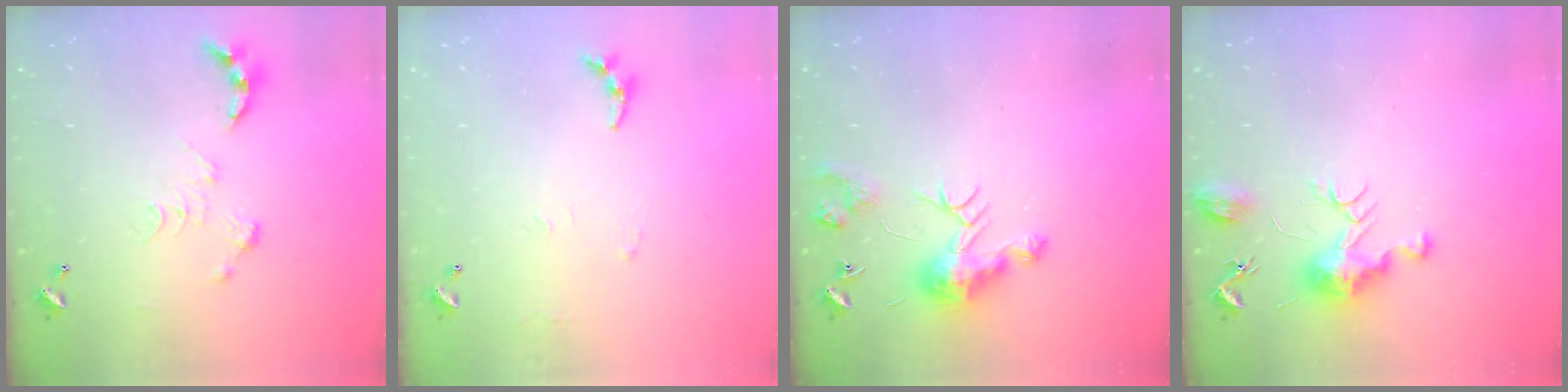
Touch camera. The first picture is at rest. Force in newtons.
{"total": 5.4, "press": 5.3, "slide": 0.6}
{"total": 9.3, "press": 9.3, "slide": 0.5}
{"total": 11.4, "press": 11.4, "slide": 0.4}